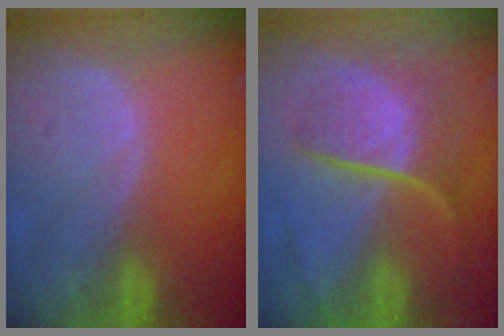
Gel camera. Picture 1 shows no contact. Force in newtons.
{"total": 8.6, "press": 7.8, "slide": 3.7}